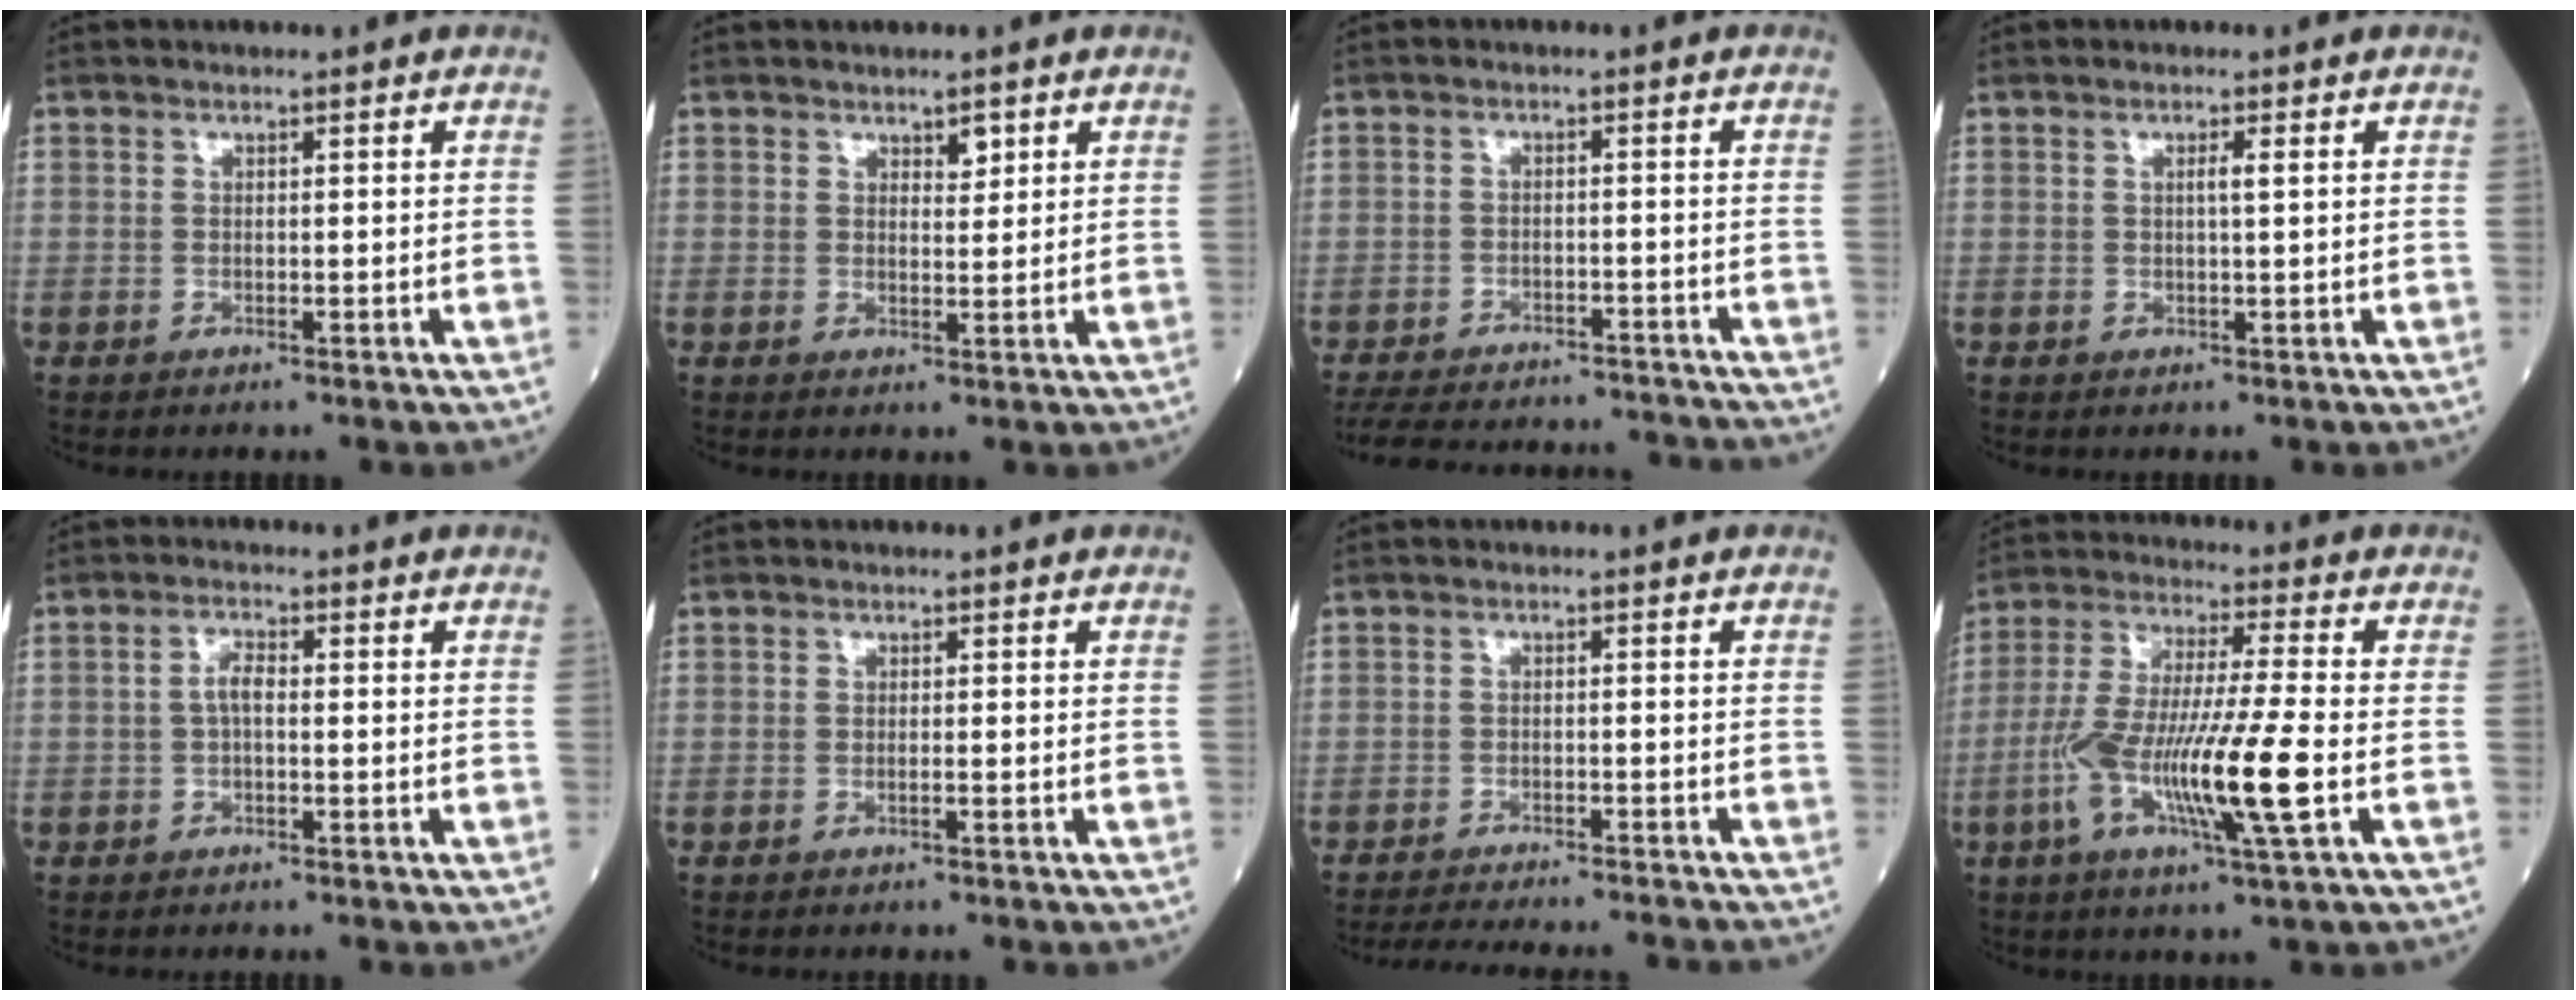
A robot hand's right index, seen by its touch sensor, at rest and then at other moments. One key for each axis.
{"total": 1.9, "fx": 1.3, "fy": 0.7, "fz": 1.2, "tx": -0.020, "ty": -0.004, "tz": 0.022}
{"total": 17.1, "fx": -15.9, "fy": 3.8, "fz": 5.1, "tx": -0.128, "ty": -0.008, "tz": -0.212}
{"total": 1.3, "fx": 0.4, "fy": -0.2, "fz": 1.2, "tx": -0.027, "ty": -0.002, "tz": 0.006}
{"total": 2.3, "fx": -0.2, "fy": 0.9, "fz": 2.2, "tx": -0.044, "ty": 0.005, "tz": -0.004}
{"total": 0.5, "fx": -0.2, "fy": -0.1, "fz": 0.4, "tx": -0.009, "ty": 0.001, "tz": -0.005}
{"total": 13.0, "fx": -12.2, "fy": 0.7, "fz": 4.3, "tx": -0.068, "ty": -0.015, "tz": -0.164}
{"total": 14.4, "fx": -3.8, "fy": 0.2, "fz": 13.8, "tx": -0.280, "ty": -0.012, "tz": -0.077}